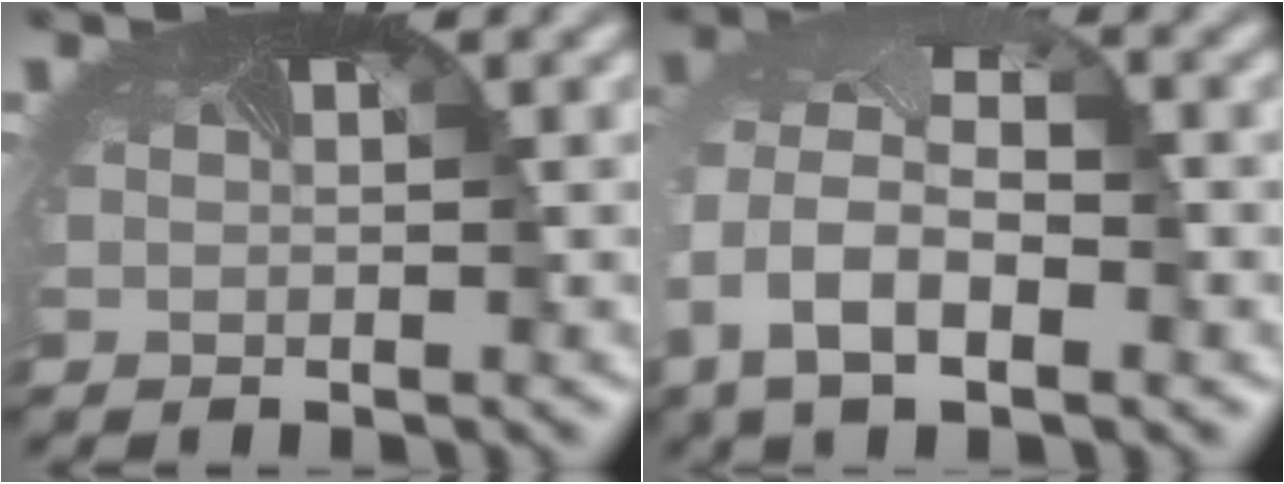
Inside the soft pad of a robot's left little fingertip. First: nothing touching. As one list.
[{"total": 10.5, "force": [-2.3, 6.5, 7.9], "torque": [-0.168, -0.020, -0.026]}]